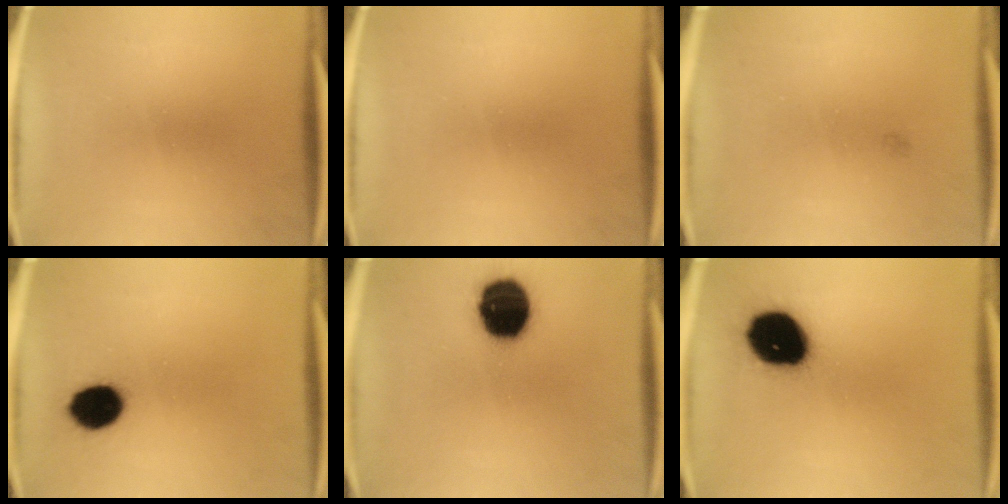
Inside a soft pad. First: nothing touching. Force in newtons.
{"total": 0.0}
{"total": 0.6}
{"total": 9.6}
{"total": 17.2}
{"total": 19.1}